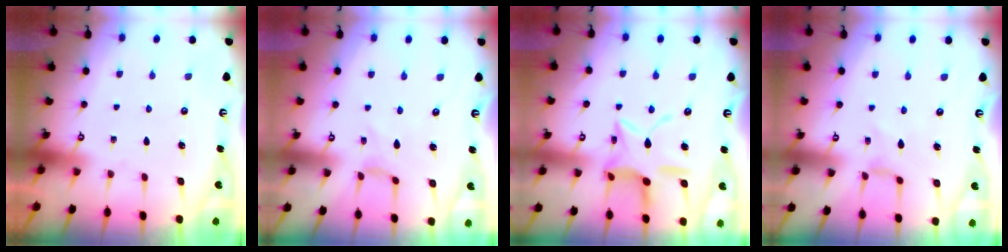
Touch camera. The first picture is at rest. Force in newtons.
{"total": 0.0}
{"total": 13.6, "press": 13.6, "slide": 1.1}
{"total": 1.6, "press": 1.5, "slide": 0.4}